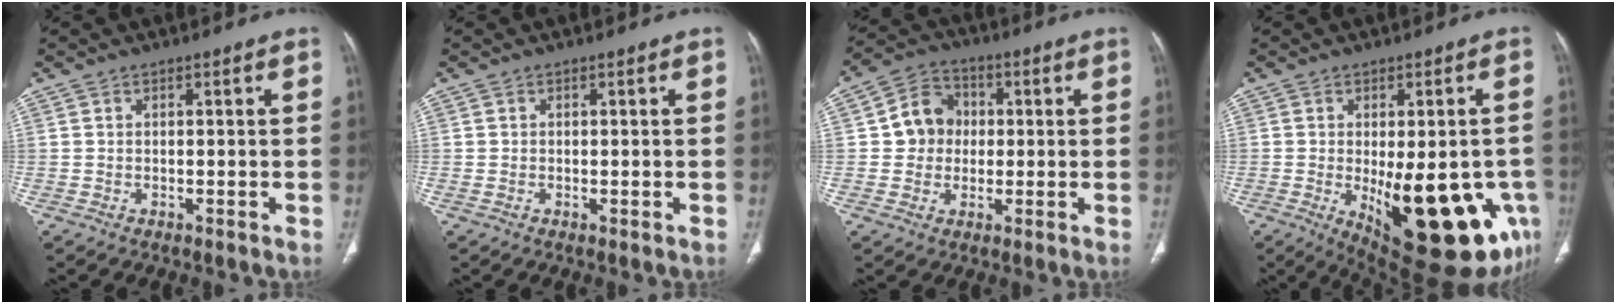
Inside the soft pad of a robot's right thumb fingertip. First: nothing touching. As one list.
[{"total": 0.6, "force": [-0.1, 0.3, 0.5], "torque": [-0.013, -0.003, 0.001]}, {"total": 8.3, "force": [0.4, 7.5, 3.5], "torque": [-0.028, 0.016, -0.003]}, {"total": 22.5, "force": [-6.9, 9.2, 19.4], "torque": [-0.191, -0.014, -0.066]}]